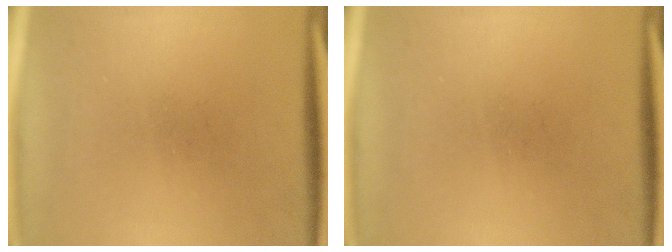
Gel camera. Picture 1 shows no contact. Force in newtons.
{"total": 0.0}